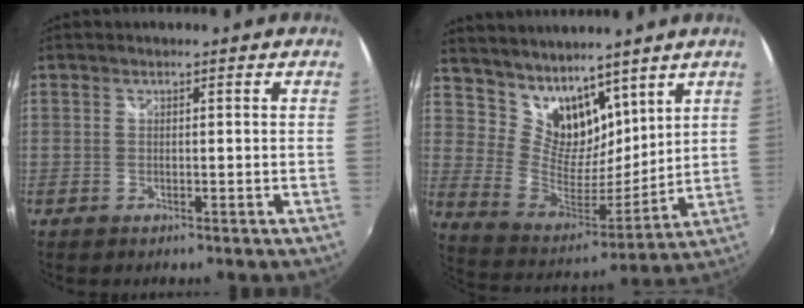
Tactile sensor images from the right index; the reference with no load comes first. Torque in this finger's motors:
{"motor_torque": [0.15, 0.40, 0.00, 0.00]}